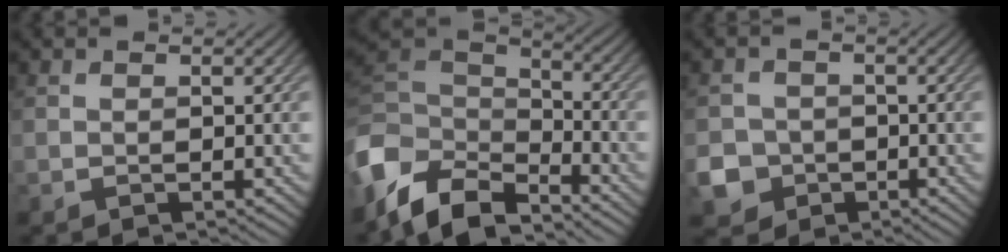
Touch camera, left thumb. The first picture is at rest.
{"total": 9.0, "force": [-5.6, 5.3, 4.7], "torque": [-0.119, 0.007, -0.117]}
{"total": 5.7, "force": [-2.3, 5.0, 1.5], "torque": [-0.040, -0.014, -0.059]}